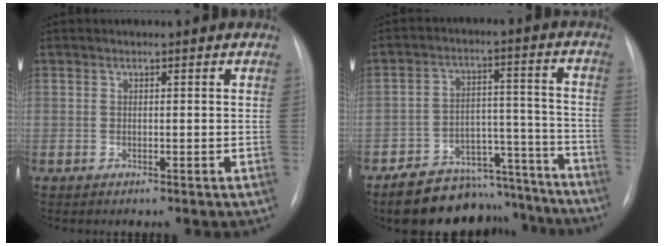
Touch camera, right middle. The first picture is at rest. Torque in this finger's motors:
{"motor_torque": [0.91, -1.12, 0.55, 0.10]}